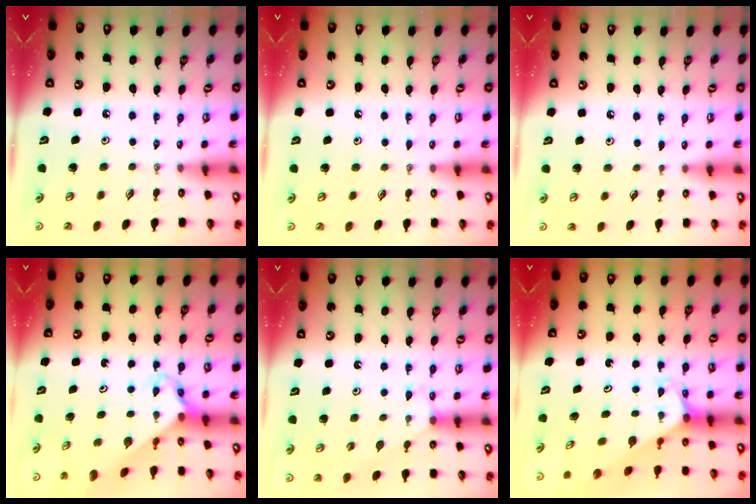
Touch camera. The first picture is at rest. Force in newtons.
{"total": 3.7, "press": 3.7, "slide": 0.5}
{"total": 2.9, "press": 2.9, "slide": 0.4}
{"total": 2.7, "press": 2.7, "slide": 0.2}
{"total": 5.0, "press": 5.0, "slide": 0.3}
{"total": 1.8, "press": 1.8, "slide": 0.1}